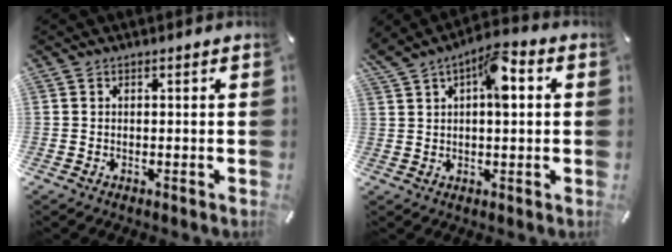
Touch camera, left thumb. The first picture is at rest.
{"total": 8.9, "force": [3.0, 4.1, 7.3], "torque": [-0.110, 0.000, 0.050]}